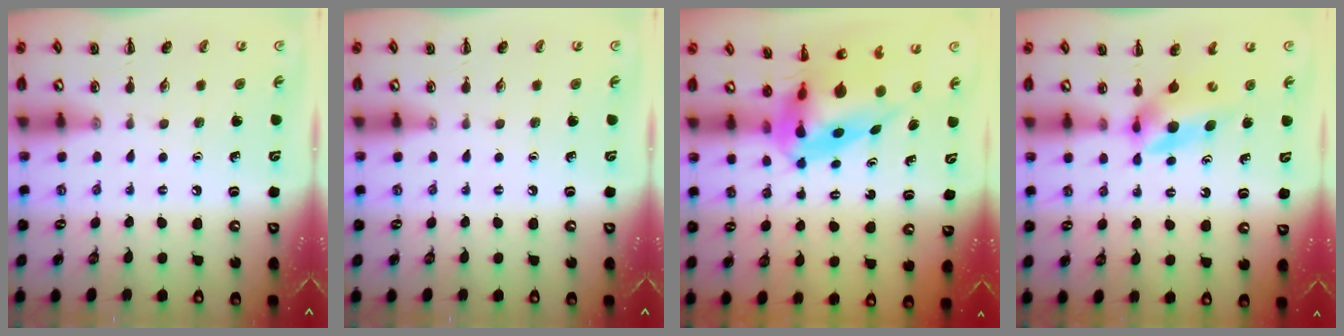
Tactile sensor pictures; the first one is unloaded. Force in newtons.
{"total": 0.0}
{"total": 8.2, "press": 7.7, "slide": 2.9}
{"total": 5.2, "press": 5.2, "slide": 0.5}